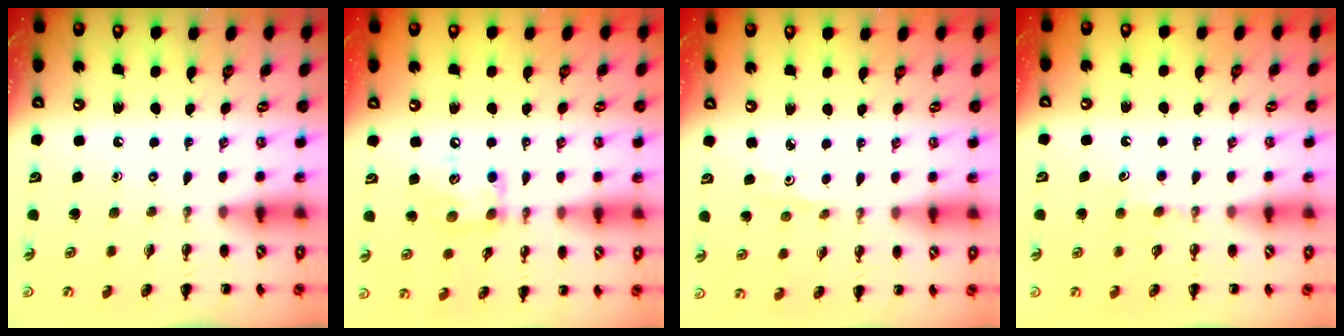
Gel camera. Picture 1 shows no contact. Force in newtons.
{"total": 10.1, "press": 10.1, "slide": 0.4}
{"total": 1.7, "press": 1.7, "slide": 0.4}
{"total": 3.9, "press": 3.6, "slide": 1.3}